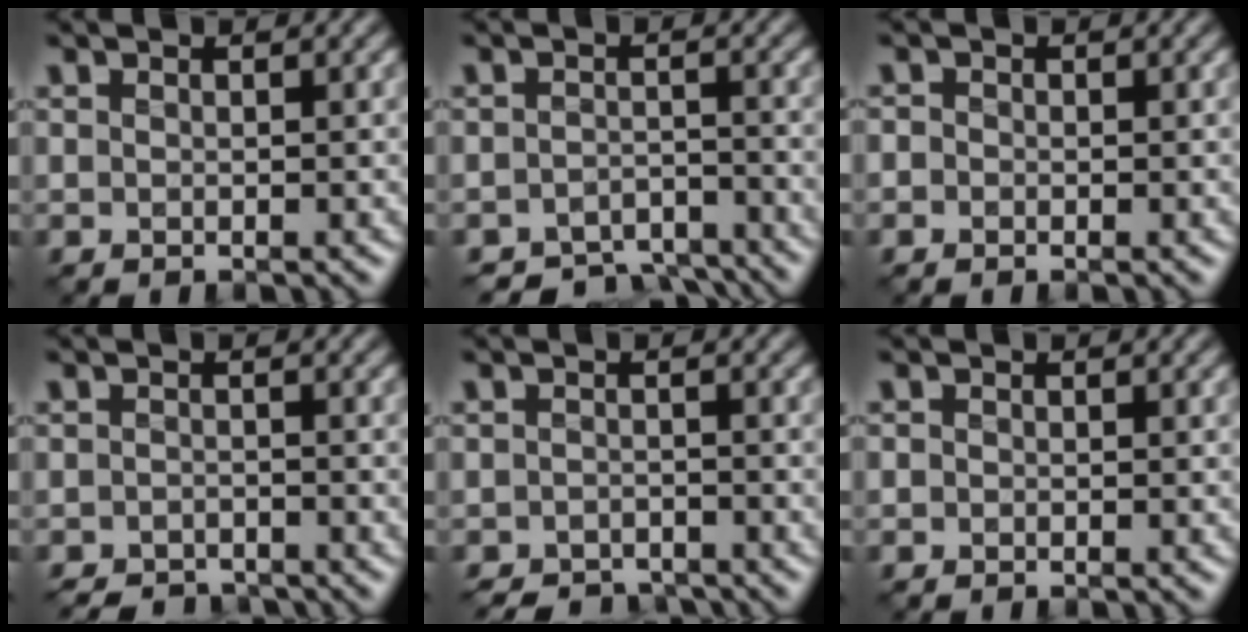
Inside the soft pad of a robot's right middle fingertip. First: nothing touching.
{"total": 4.6, "force": [-4.3, 1.3, 0.9], "torque": [-0.011, -0.009, -0.068]}
{"total": 0.9, "force": [-0.4, 0.8, 0.2], "torque": [0.004, -0.003, -0.011]}
{"total": 2.5, "force": [-2.5, 0.6, 0.3], "torque": [0.003, -0.001, -0.046]}
{"total": 2.8, "force": [-2.7, 0.7, 0.3], "torque": [0.003, -0.001, -0.049]}
{"total": 0.6, "force": [-0.3, 0.5, 0.1], "torque": [0.000, -0.004, -0.008]}